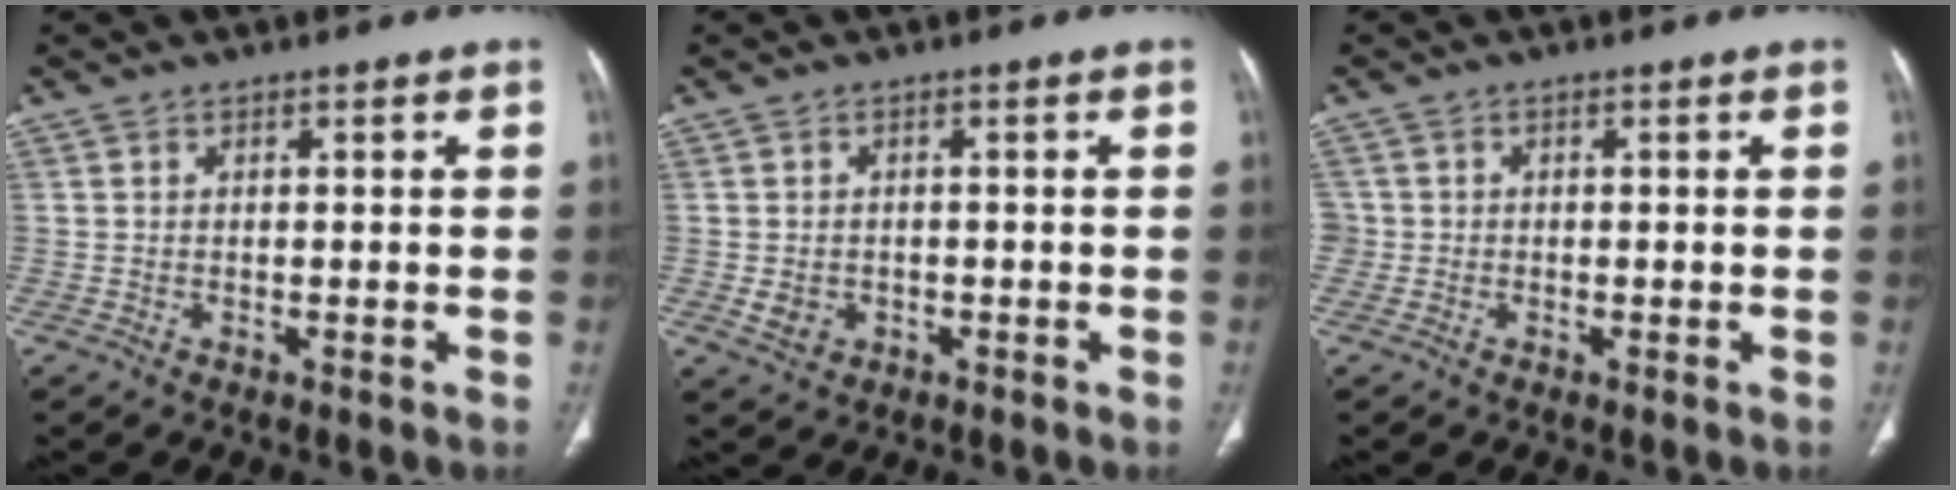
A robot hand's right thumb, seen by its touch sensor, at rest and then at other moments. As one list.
[{"total": 3.0, "force": [-0.8, 2.5, 1.5], "torque": [-0.021, 0.001, -0.006]}, {"total": 2.0, "force": [-0.2, 2.0, 0.1], "torque": [0.010, 0.007, -0.003]}]